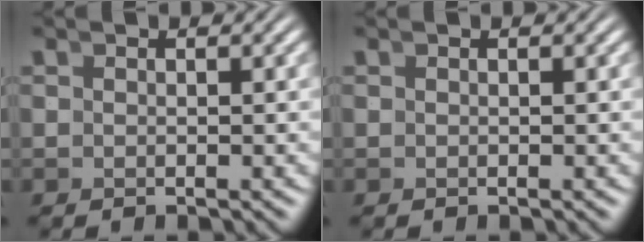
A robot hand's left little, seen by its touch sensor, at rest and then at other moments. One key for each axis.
{"total": 0.0}